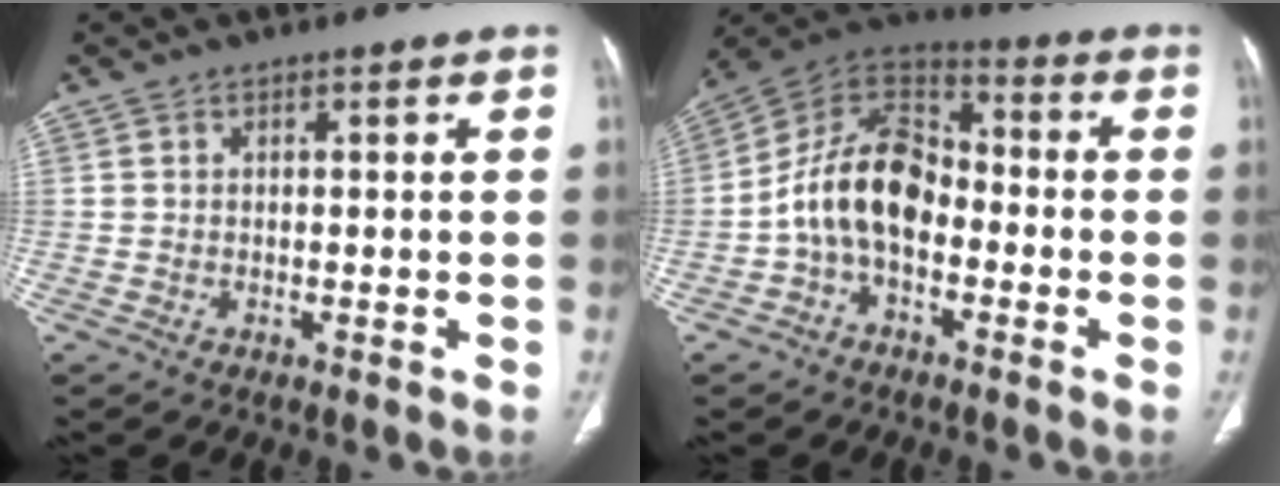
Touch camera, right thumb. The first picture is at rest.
{"total": 13.8, "force": [-2.9, 8.9, 10.1], "torque": [-0.166, 0.050, -0.064]}